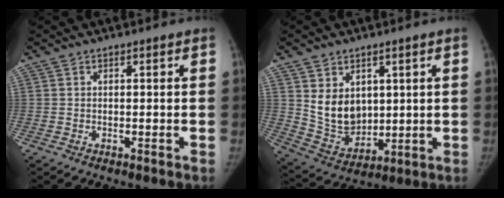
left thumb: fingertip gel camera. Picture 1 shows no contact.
{"total": 10.2, "force": [2.7, 7.7, 6.1], "torque": [-0.070, -0.030, 0.074]}